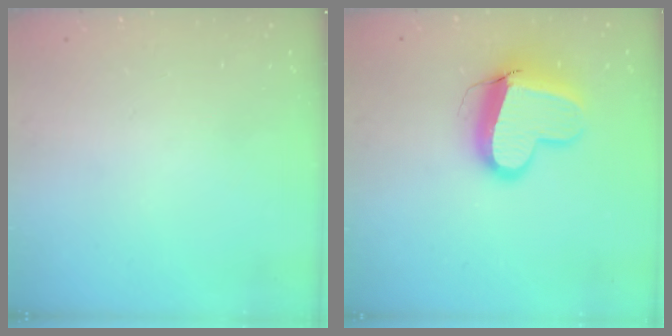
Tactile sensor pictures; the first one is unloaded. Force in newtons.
{"total": 13.1, "press": 13.0, "slide": 1.3}